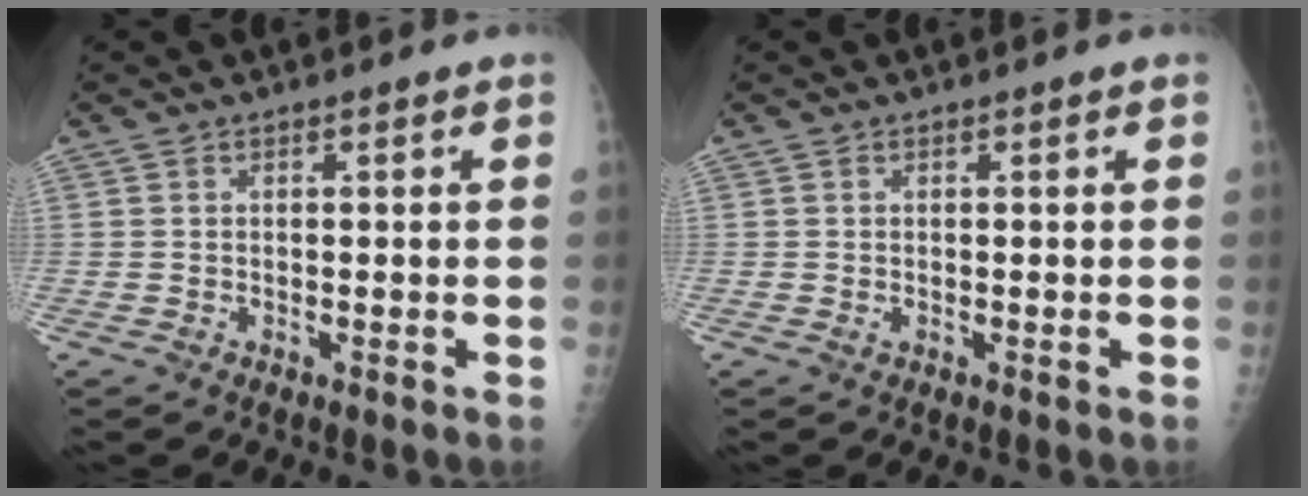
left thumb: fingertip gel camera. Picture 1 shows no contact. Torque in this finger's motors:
{"motor_torque": [-0.11, -0.07, 0.14, 0.06, 0.01]}